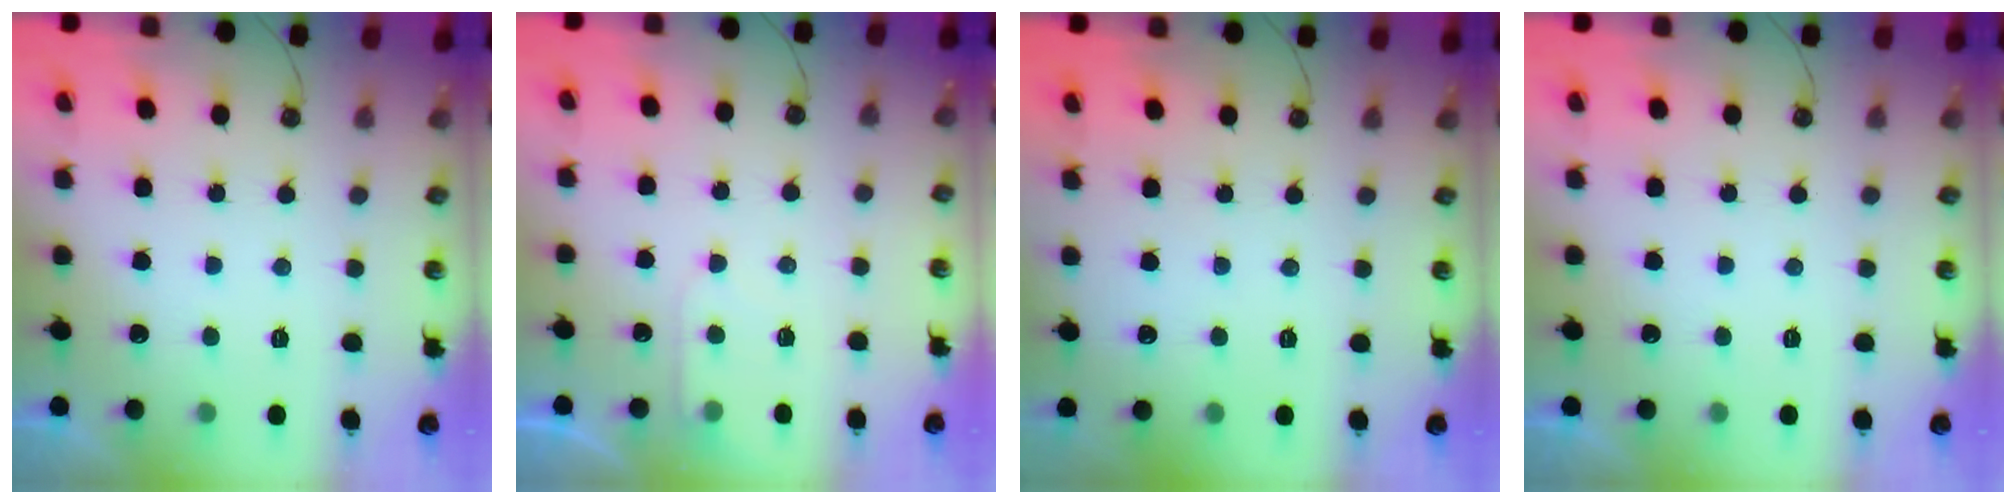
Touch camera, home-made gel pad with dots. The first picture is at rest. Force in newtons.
{"total": 5.4, "press": 5.4, "slide": 0.8}
{"total": 0.0}
{"total": 0.0}